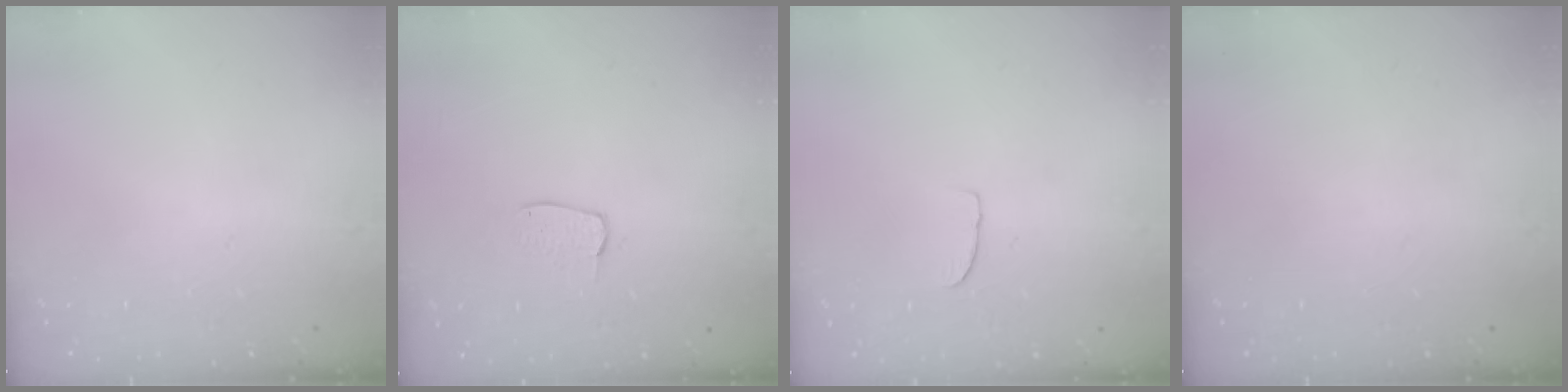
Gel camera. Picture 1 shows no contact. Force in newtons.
{"total": 4.8, "press": 4.8, "slide": 0.3}
{"total": 4.2, "press": 4.2, "slide": 0.4}
{"total": 0.0}